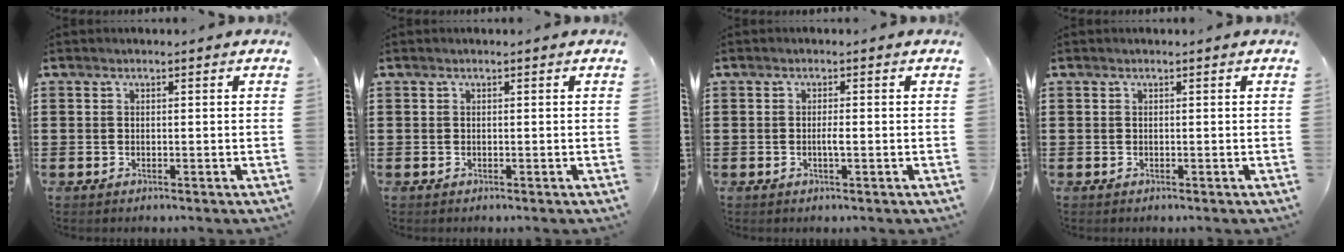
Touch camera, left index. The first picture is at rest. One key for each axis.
{"total": 0.0}
{"total": 1.7, "fx": -0.3, "fy": 0.1, "fz": 1.6, "tx": -0.030, "ty": -0.001, "tz": -0.007}
{"total": 0.0}